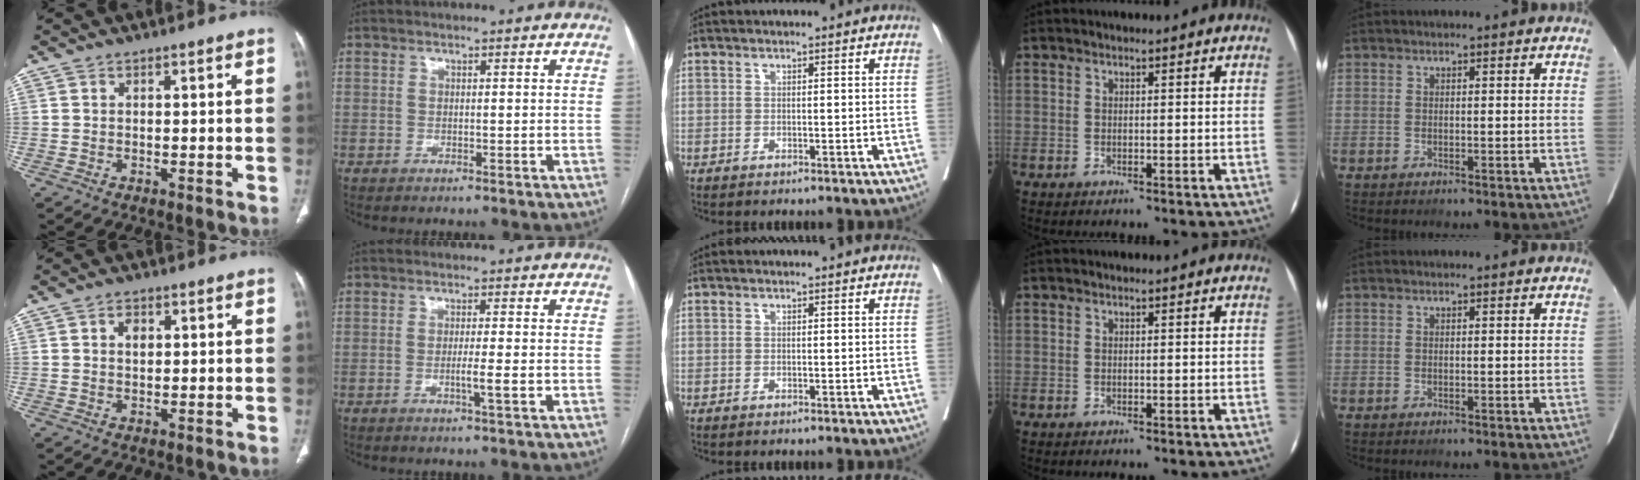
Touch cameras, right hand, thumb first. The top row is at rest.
{"thumb": {"total": 2.5, "force": [0.7, 1.7, 1.7], "torque": [-0.017, 0.001, 0.011]}, "index": {"total": 3.1, "force": [-0.8, -0.4, 2.9], "torque": [-0.052, -0.004, -0.013]}}